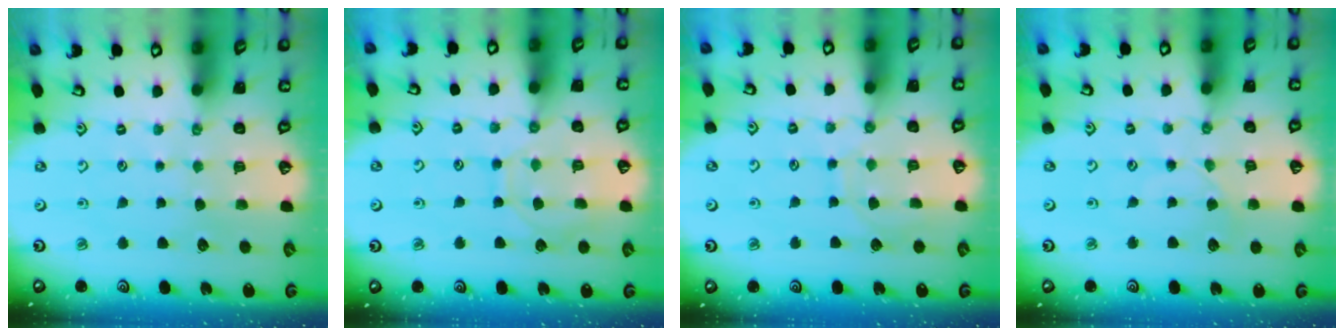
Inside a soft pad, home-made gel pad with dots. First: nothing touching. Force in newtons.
{"total": 7.9, "press": 7.8, "slide": 0.8}
{"total": 4.6, "press": 4.5, "slide": 0.5}
{"total": 2.3, "press": 2.3, "slide": 0.4}